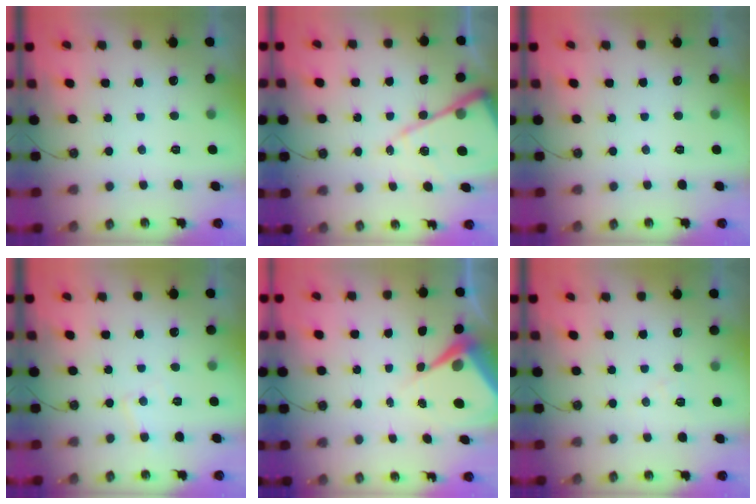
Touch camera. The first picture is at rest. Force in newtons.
{"total": 14.0, "press": 14.0, "slide": 1.4}
{"total": 0.0}
{"total": 4.4, "press": 4.4, "slide": 0.7}
{"total": 7.0, "press": 6.9, "slide": 0.8}
{"total": 7.1, "press": 7.0, "slide": 0.7}